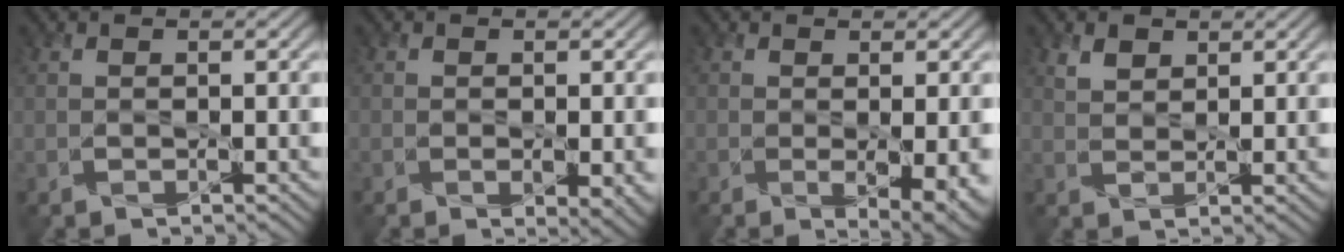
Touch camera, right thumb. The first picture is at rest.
{"total": 3.3, "force": [-1.1, 1.7, 2.5], "torque": [-0.030, -0.011, -0.015]}
{"total": 4.0, "force": [-1.0, 1.7, 3.5], "torque": [-0.050, -0.015, -0.009]}
{"total": 2.0, "force": [1.5, 1.0, 0.9], "torque": [-0.022, 0.002, 0.032]}